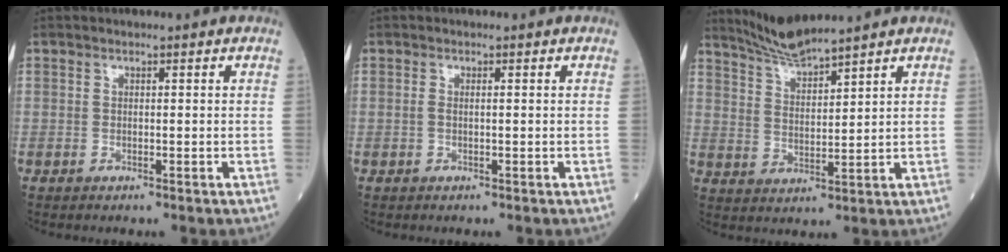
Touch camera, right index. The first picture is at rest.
{"total": 0.7, "force": [0.0, 0.1, 0.6], "torque": [-0.018, -0.001, 0.000]}
{"total": 6.3, "force": [6.0, -0.7, 1.7], "torque": [-0.043, -0.004, 0.124]}